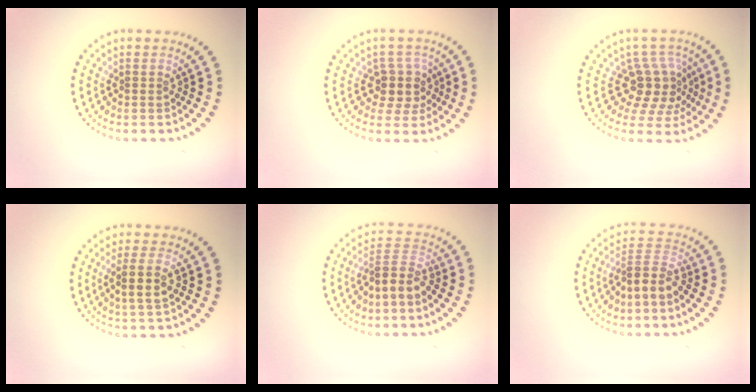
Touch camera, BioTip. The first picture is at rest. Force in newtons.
{"total": 3.0, "press": 2.6, "slide": 1.6}
{"total": 4.4, "press": 3.3, "slide": 2.9}
{"total": 2.9, "press": 2.6, "slide": 1.2}
{"total": 2.9, "press": 2.5, "slide": 1.6}
{"total": 2.9, "press": 2.5, "slide": 1.6}